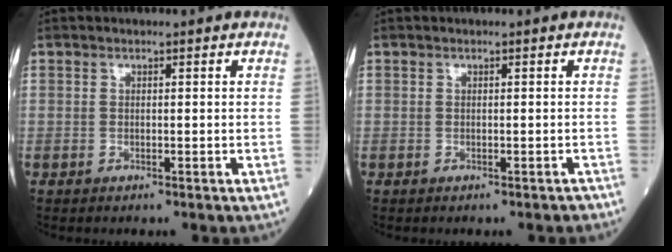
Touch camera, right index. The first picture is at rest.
{"total": 1.1, "force": [-0.9, 0.4, 0.4], "torque": [-0.006, -0.001, -0.010]}